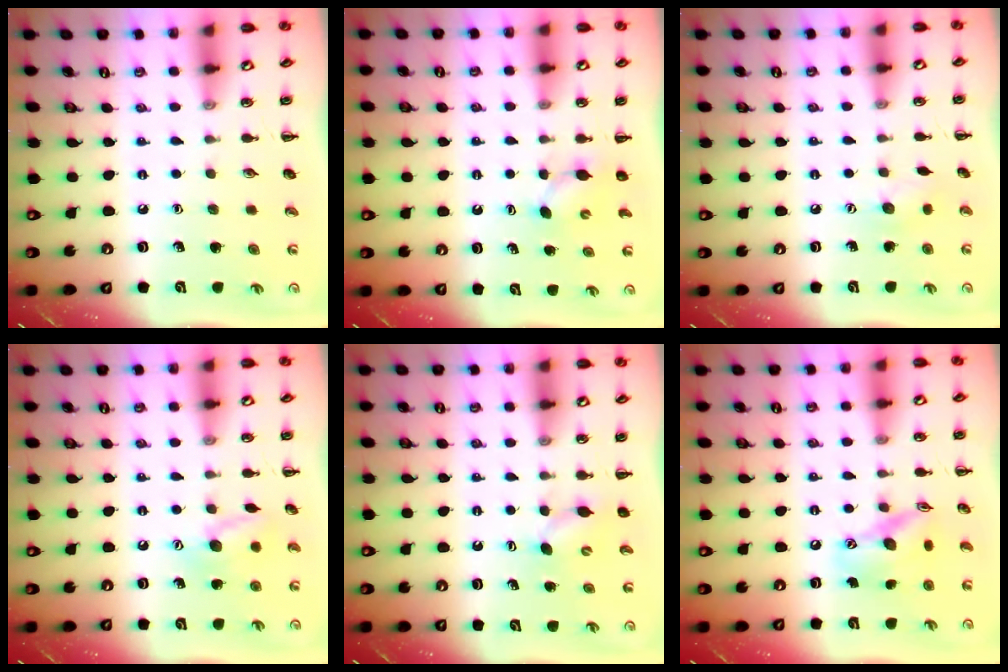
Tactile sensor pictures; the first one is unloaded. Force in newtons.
{"total": 3.6, "press": 3.5, "slide": 0.8}
{"total": 6.9, "press": 6.7, "slide": 1.3}
{"total": 10.1, "press": 10.1, "slide": 0.6}
{"total": 4.0, "press": 3.9, "slide": 0.9}
{"total": 13.7, "press": 13.5, "slide": 2.2}